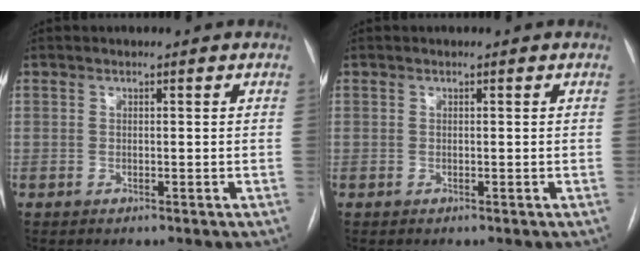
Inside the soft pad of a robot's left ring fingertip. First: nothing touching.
{"total": 0.0}